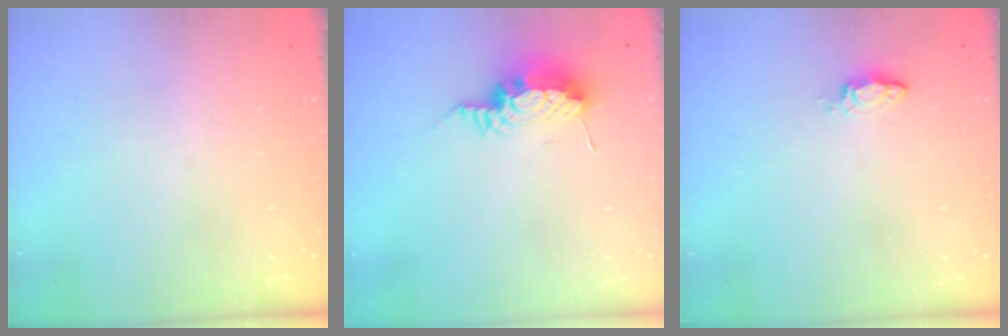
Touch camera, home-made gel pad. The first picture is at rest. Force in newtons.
{"total": 9.1, "press": 8.9, "slide": 2.1}
{"total": 2.8, "press": 2.8, "slide": 0.4}